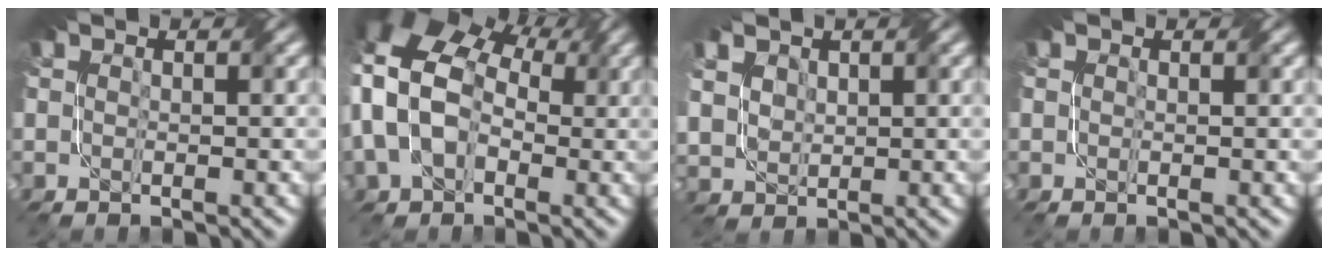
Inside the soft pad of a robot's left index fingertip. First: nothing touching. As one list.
[{"total": 13.7, "force": [1.5, 10.1, 9.2], "torque": [-0.198, 0.013, 0.020]}, {"total": 3.7, "force": [2.1, 2.5, 1.6], "torque": [-0.069, 0.019, 0.054]}, {"total": 0.0}]